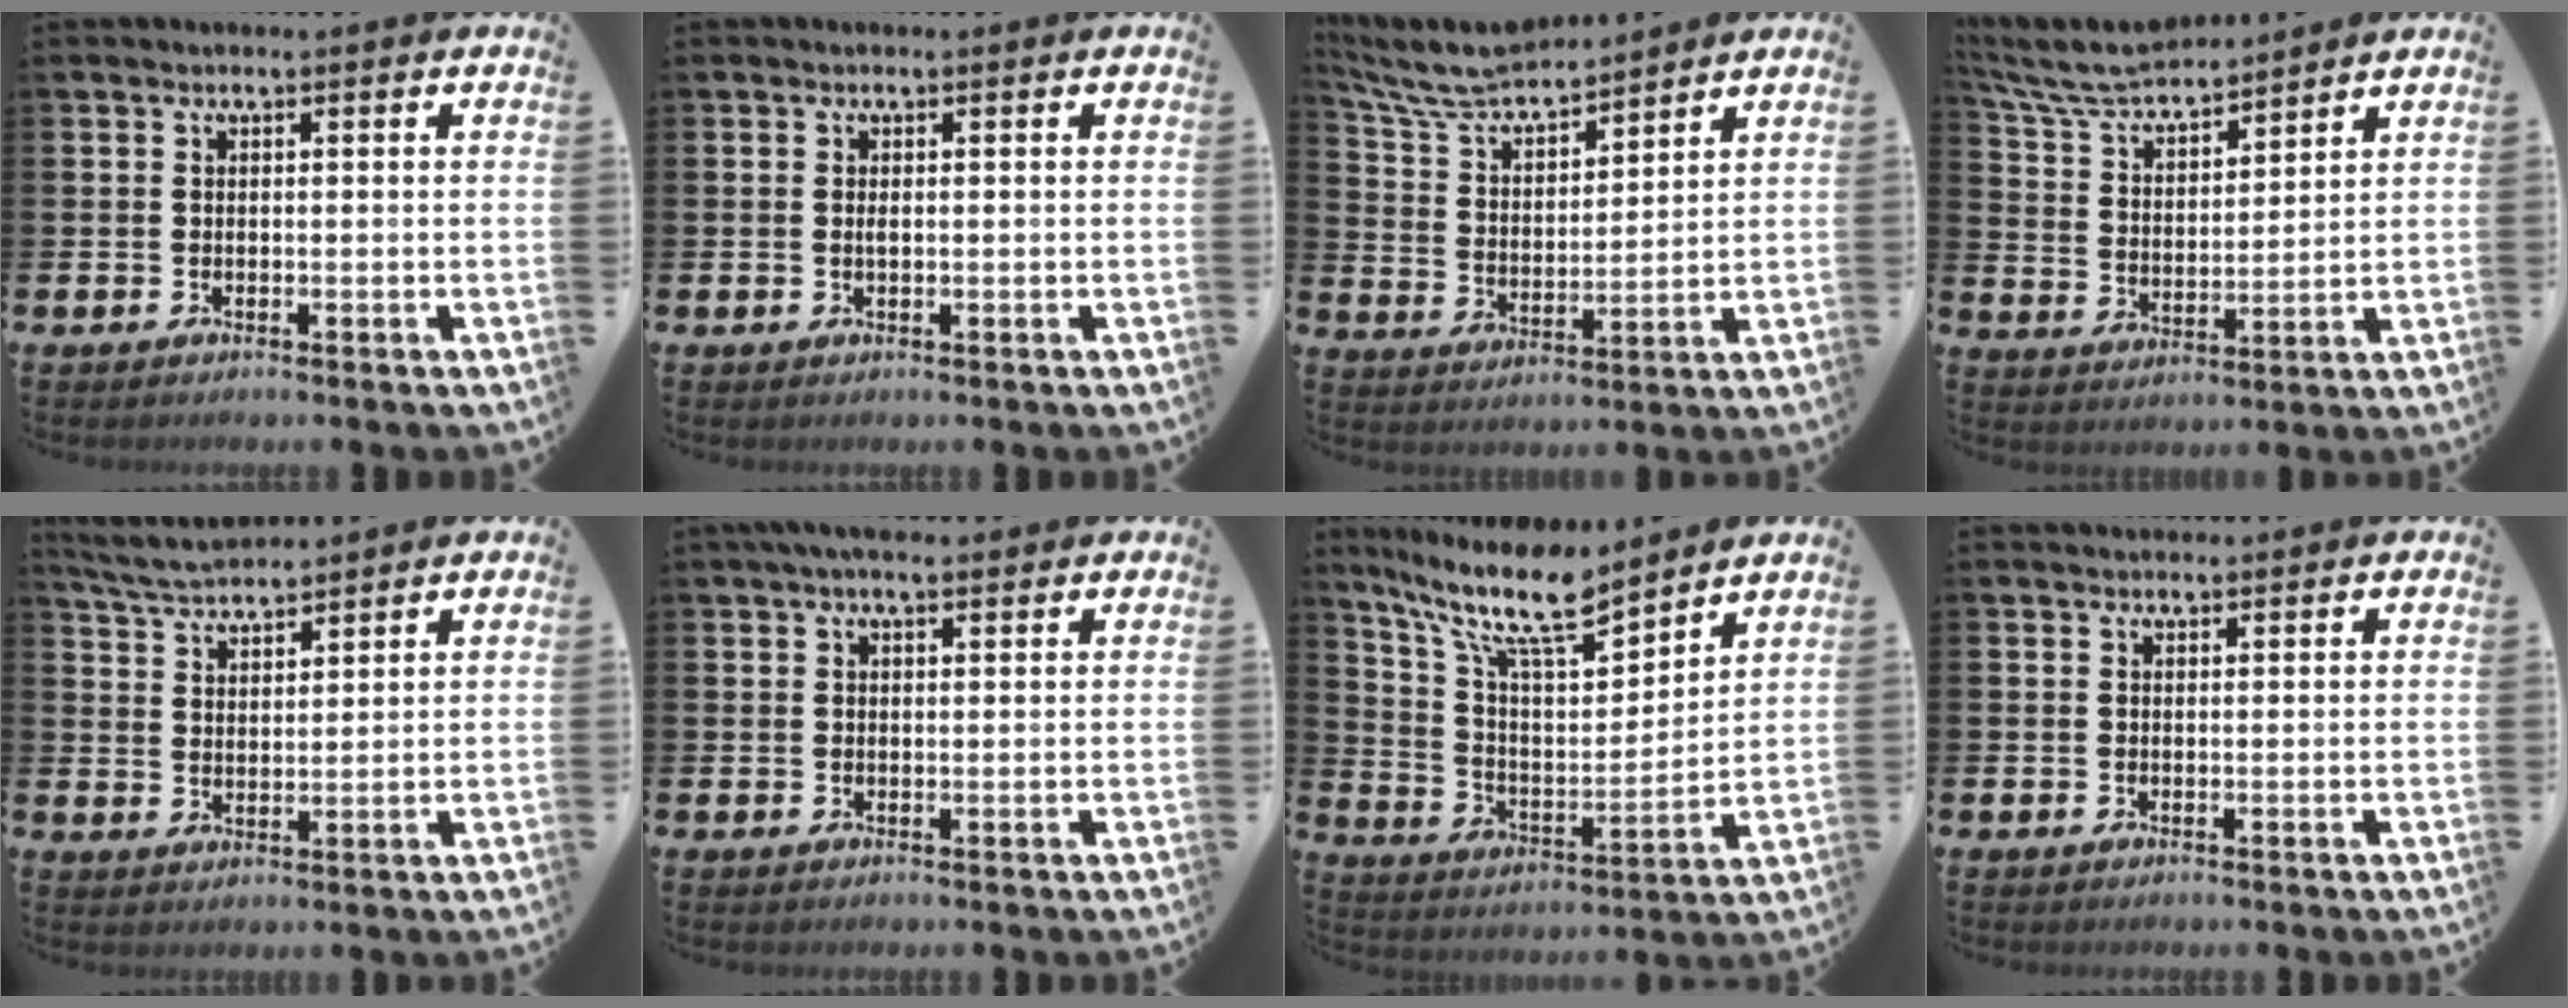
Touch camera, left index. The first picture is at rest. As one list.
[{"total": 0.7, "force": [0.1, 0.2, 0.6], "torque": [-0.012, 0.000, 0.000]}, {"total": 7.5, "force": [7.1, 1.3, 2.3], "torque": [-0.081, -0.045, 0.124]}, {"total": 7.2, "force": [6.8, 1.2, 2.1], "torque": [-0.075, -0.041, 0.120]}, {"total": 4.9, "force": [4.8, 0.4, 0.9], "torque": [-0.040, -0.021, 0.087]}, {"total": 3.6, "force": [3.0, 1.0, 1.8], "torque": [-0.032, -0.006, 0.052]}, {"total": 12.1, "force": [10.1, 2.6, 6.2], "torque": [-0.145, -0.057, 0.174]}, {"total": 1.0, "force": [0.9, 0.2, 0.2], "torque": [0.006, -0.001, 0.015]}]